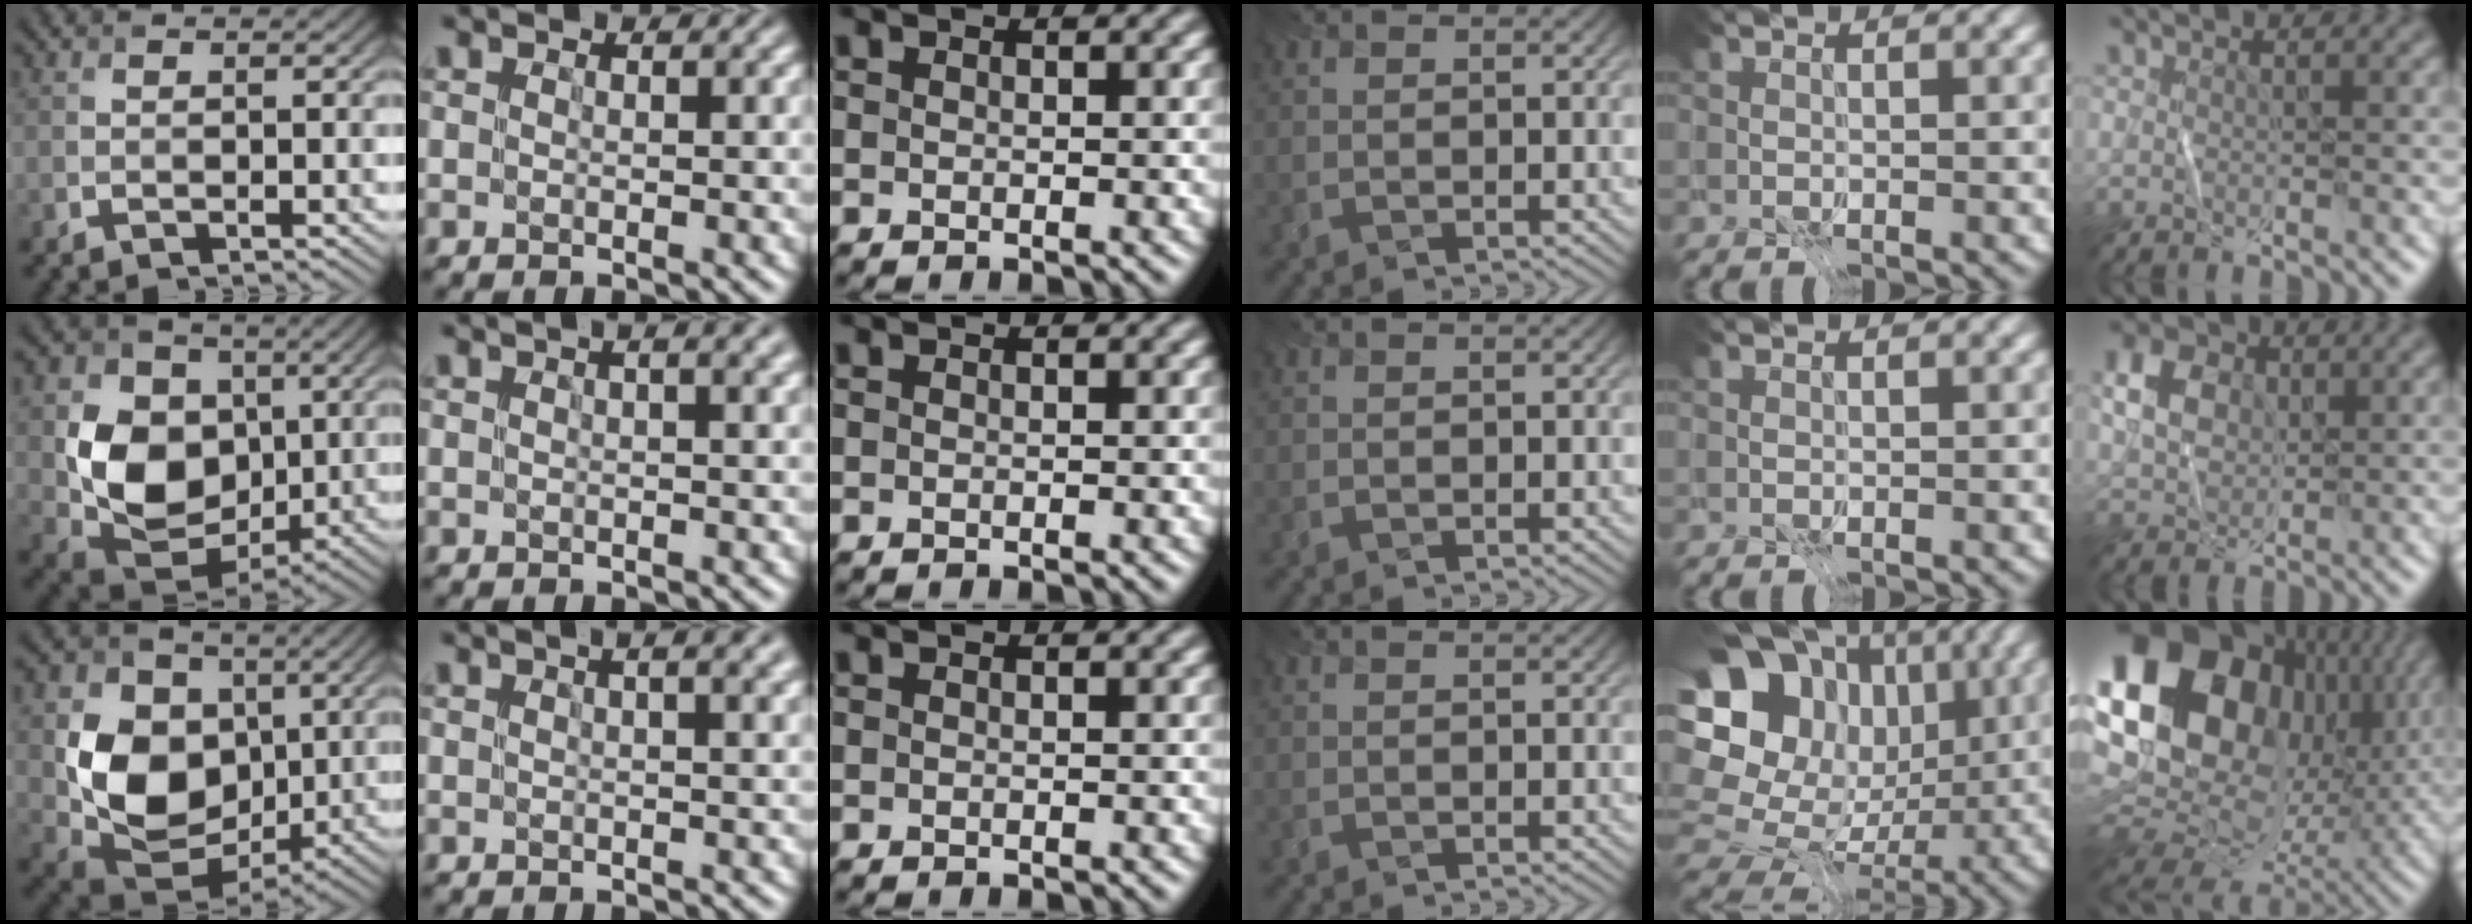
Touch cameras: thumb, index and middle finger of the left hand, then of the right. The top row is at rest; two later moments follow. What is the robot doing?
{"motion": "fold", "object": "receipt paper"}